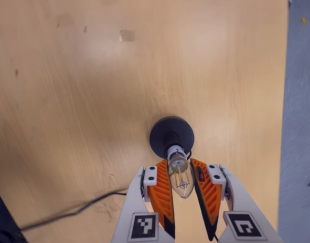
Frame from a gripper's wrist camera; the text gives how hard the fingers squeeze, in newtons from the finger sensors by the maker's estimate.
{"total": 13.1, "left": 12.1, "right": 14.2}